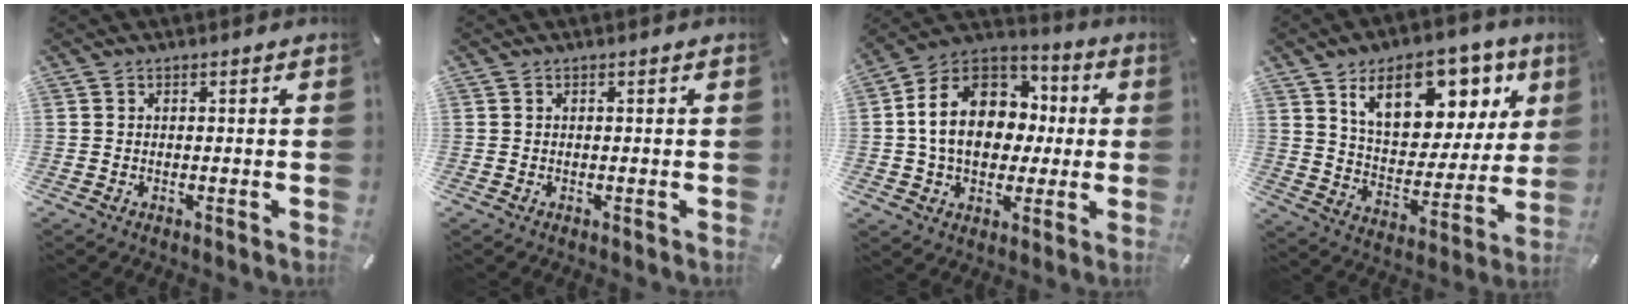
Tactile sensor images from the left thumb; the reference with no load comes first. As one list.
[{"total": 0.0}, {"total": 18.2, "force": [1.3, 14.3, 11.1], "torque": [-0.223, 0.007, 0.023]}, {"total": 17.0, "force": [10.0, 10.1, 9.3], "torque": [-0.147, -0.047, 0.174]}]